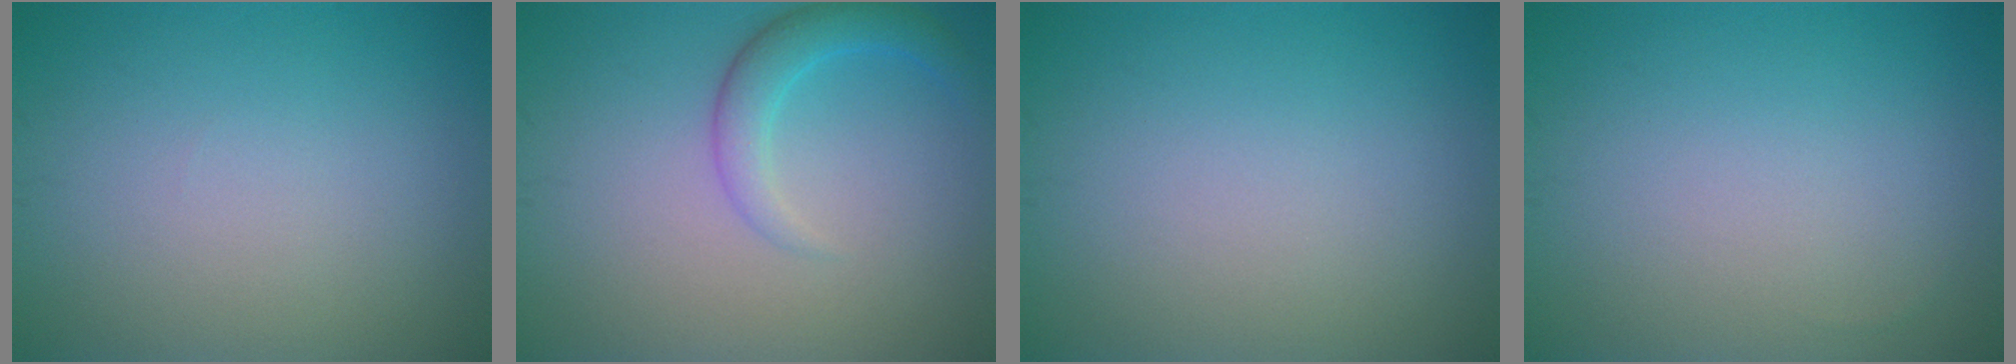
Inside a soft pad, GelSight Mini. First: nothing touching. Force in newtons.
{"total": 2.8, "press": 2.8, "slide": 0.1}
{"total": 0.0}
{"total": 0.0}